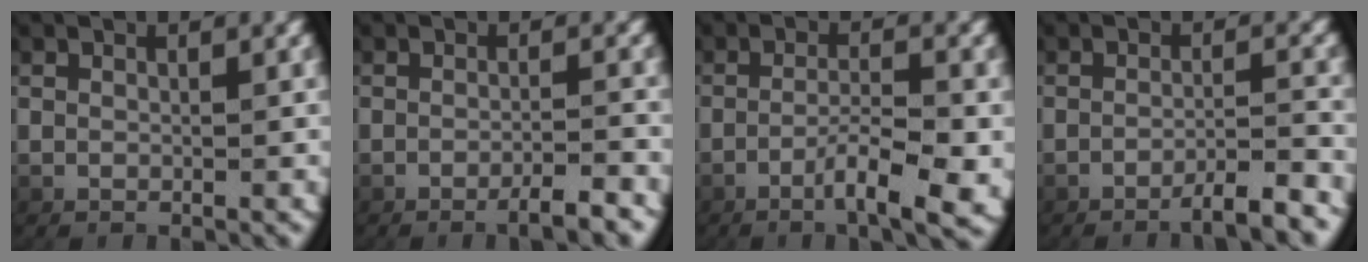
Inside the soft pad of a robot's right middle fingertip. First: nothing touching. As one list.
[{"total": 2.5, "force": [-2.0, 0.2, 1.5], "torque": [-0.022, 0.006, -0.037]}, {"total": 4.7, "force": [-2.0, 0.7, 4.2], "torque": [-0.069, -0.003, -0.030]}, {"total": 3.1, "force": [-2.5, 0.1, 1.9], "torque": [-0.027, 0.003, -0.045]}]